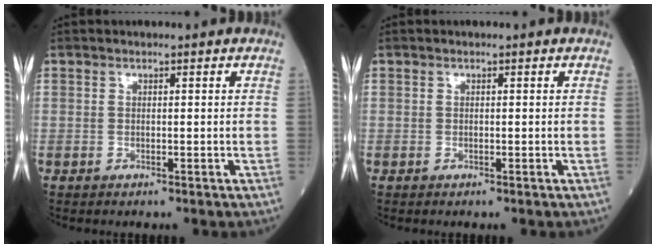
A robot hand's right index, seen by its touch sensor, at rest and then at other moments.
{"total": 0.0}